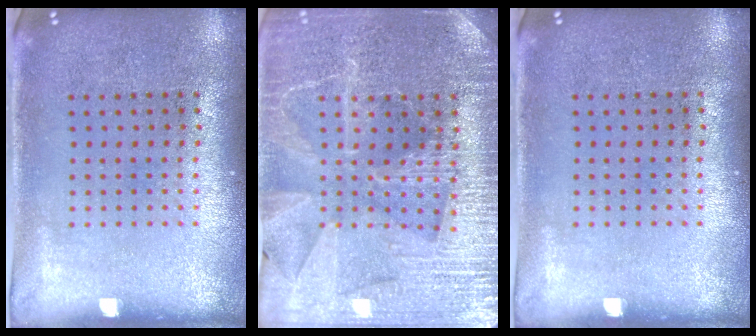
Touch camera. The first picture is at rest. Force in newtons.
{"total": 4.0, "press": 3.7, "slide": 1.3}
{"total": 0.0}